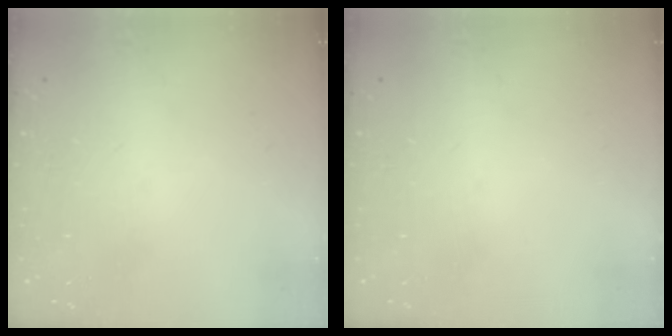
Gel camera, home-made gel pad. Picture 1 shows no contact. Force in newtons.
{"total": 0.0}